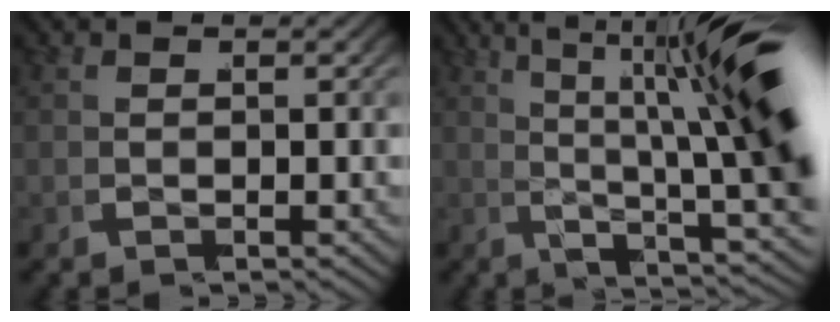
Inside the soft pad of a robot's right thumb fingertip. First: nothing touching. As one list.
[{"total": 13.0, "force": [-0.1, 5.9, 11.6], "torque": [-0.158, -0.020, -0.005]}]